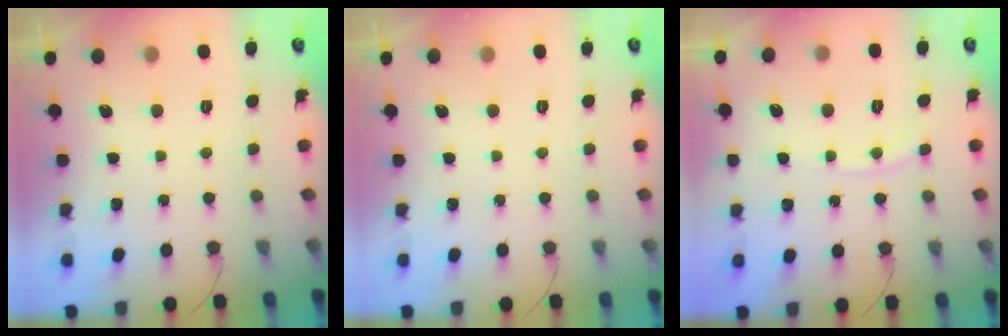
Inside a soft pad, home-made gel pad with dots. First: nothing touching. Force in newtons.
{"total": 0.0}
{"total": 4.4, "press": 4.4, "slide": 0.5}